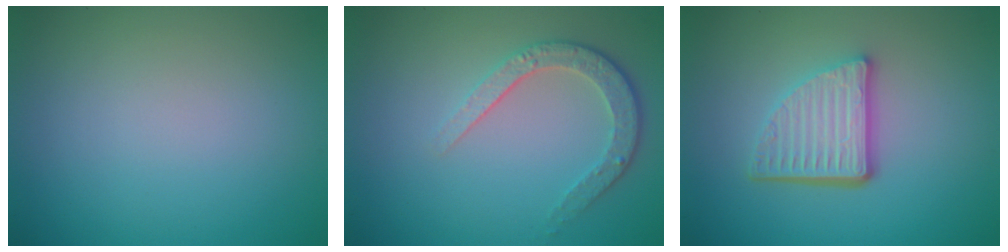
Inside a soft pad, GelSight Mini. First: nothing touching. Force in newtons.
{"total": 3.4, "press": 2.7, "slide": 2.0}
{"total": 4.8, "press": 3.4, "slide": 3.3}